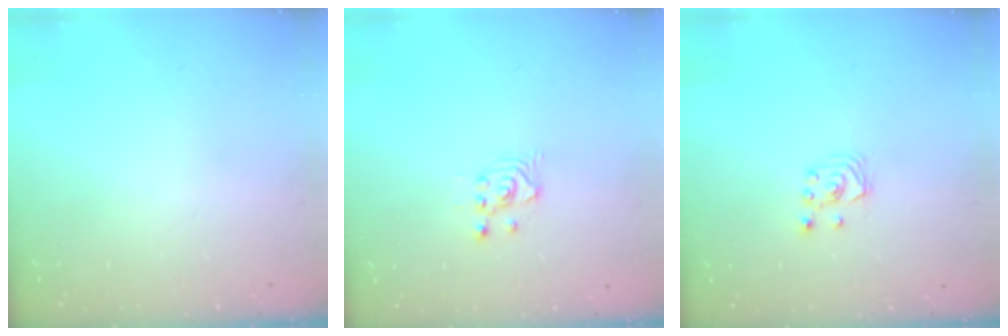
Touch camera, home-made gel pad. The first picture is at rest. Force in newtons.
{"total": 2.5, "press": 2.5, "slide": 0.3}
{"total": 2.7, "press": 2.7, "slide": 0.3}